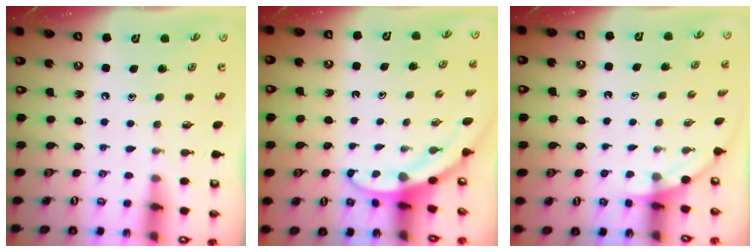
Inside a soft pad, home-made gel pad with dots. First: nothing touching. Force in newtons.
{"total": 3.0, "press": 3.0, "slide": 0.1}
{"total": 1.7, "press": 1.7, "slide": 0.0}